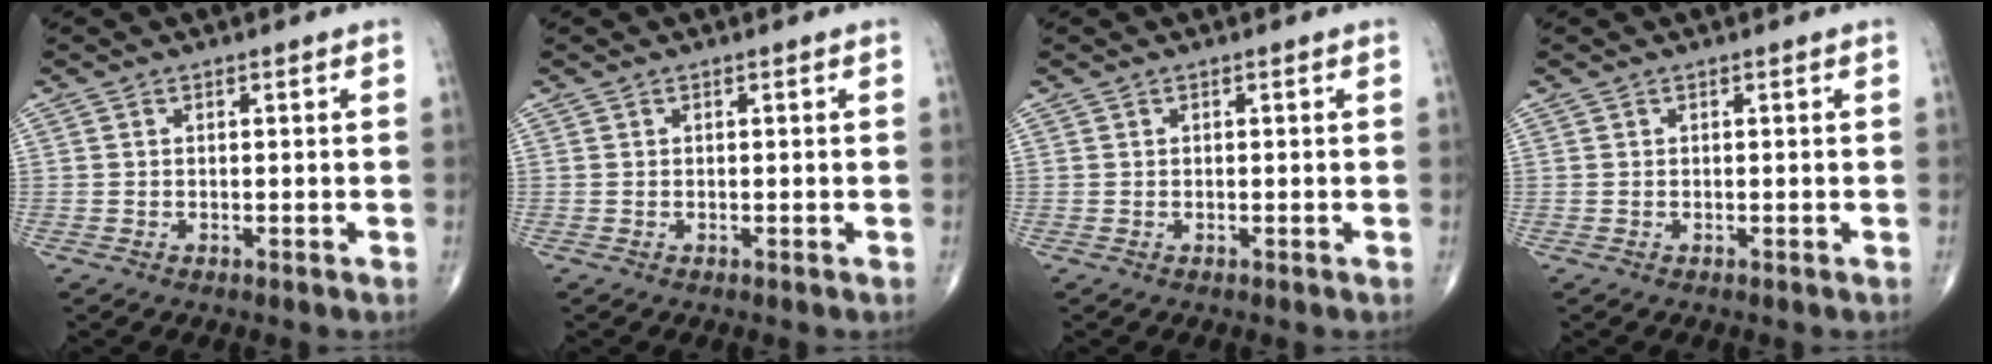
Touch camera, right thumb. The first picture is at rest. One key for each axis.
{"total": 0.0}
{"total": 0.0}
{"total": 0.0}